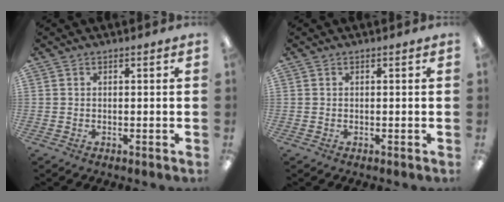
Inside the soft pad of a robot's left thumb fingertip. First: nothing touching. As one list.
[{"total": 0.0}]